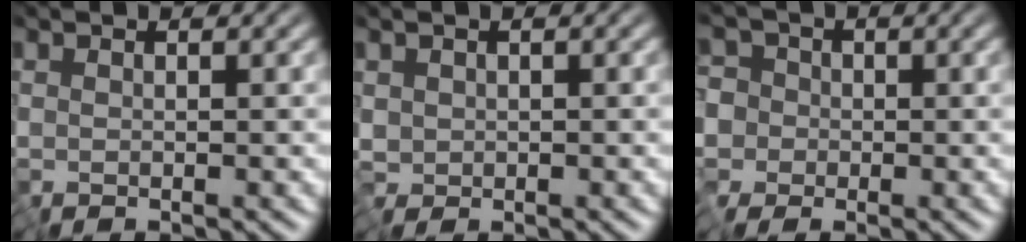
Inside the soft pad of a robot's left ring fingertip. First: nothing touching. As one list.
[{"total": 1.2, "force": [-0.1, 1.0, 0.6], "torque": [-0.016, -0.001, -0.003]}, {"total": 4.2, "force": [-0.1, 4.1, 1.0], "torque": [-0.014, 0.014, -0.022]}]